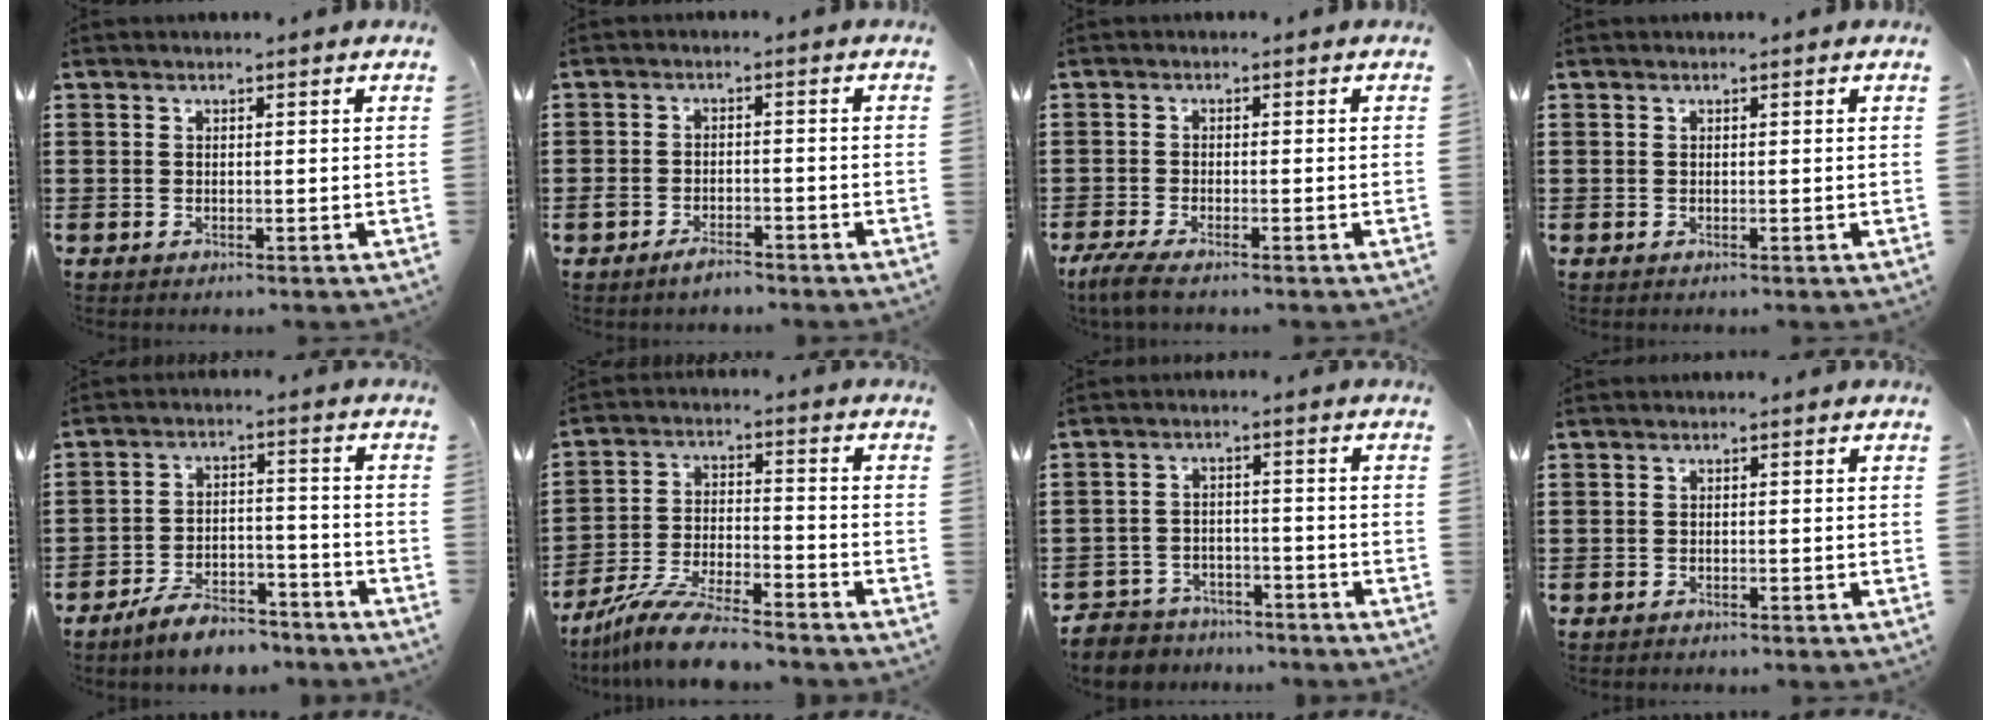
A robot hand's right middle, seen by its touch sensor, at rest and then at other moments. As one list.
[{"total": 2.5, "force": [-2.1, 0.7, 1.2], "torque": [-0.029, 0.004, -0.043]}, {"total": 2.7, "force": [-2.2, 0.1, 1.7], "torque": [-0.050, -0.014, -0.047]}, {"total": 0.0}, {"total": 6.3, "force": [-5.8, 1.3, 2.1], "torque": [-0.044, 0.007, -0.113]}, {"total": 9.4, "force": [-8.5, 0.9, 4.1], "torque": [-0.086, 0.010, -0.165]}, {"total": 4.4, "force": [-4.3, 1.0, -0.2], "torque": [-0.018, -0.001, -0.096]}, {"total": 0.7, "force": [-0.7, 0.1, 0.1], "torque": [-0.004, -0.002, -0.013]}]